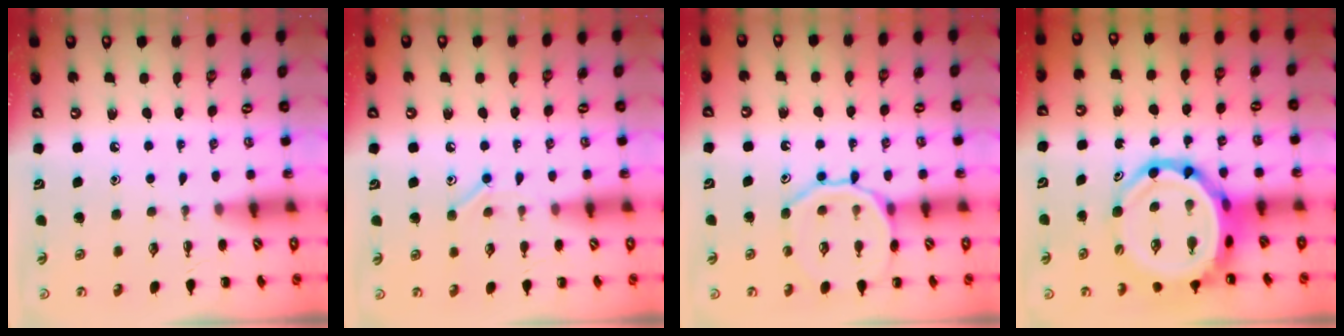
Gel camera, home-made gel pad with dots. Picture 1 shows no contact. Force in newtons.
{"total": 6.8, "press": 6.8, "slide": 0.8}
{"total": 12.8, "press": 12.7, "slide": 1.6}
{"total": 11.0, "press": 10.6, "slide": 3.0}